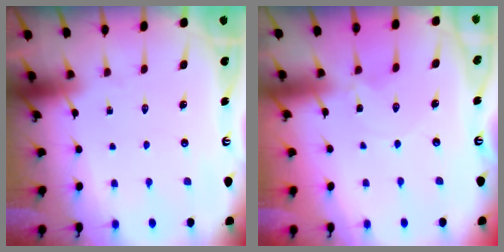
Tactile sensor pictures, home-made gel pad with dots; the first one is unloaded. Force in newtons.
{"total": 0.0}